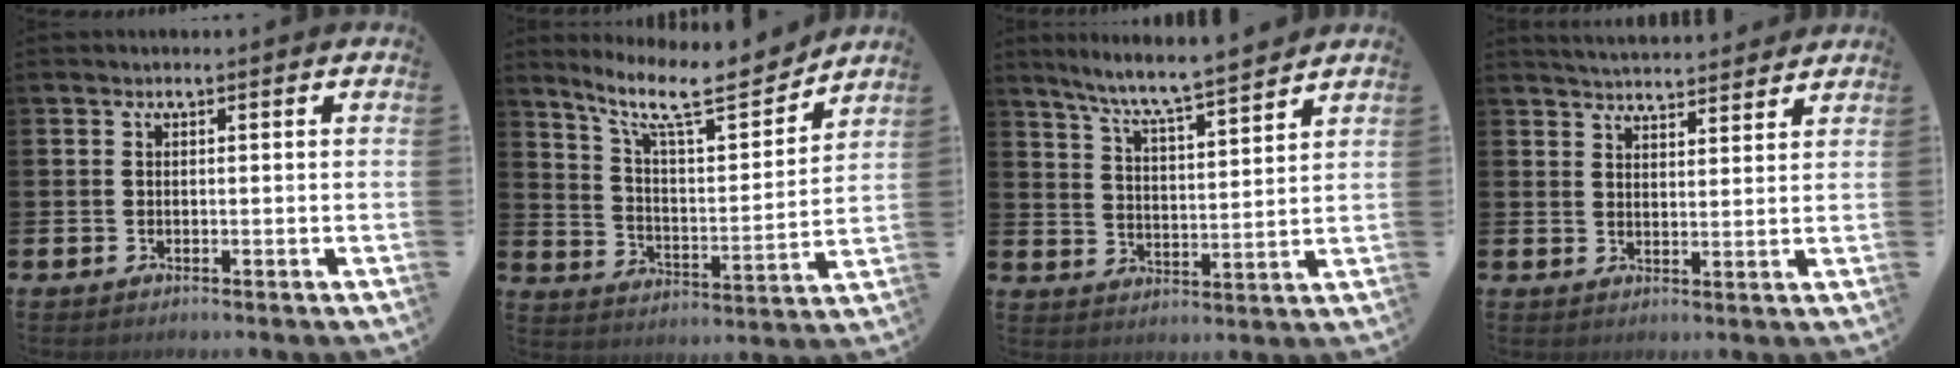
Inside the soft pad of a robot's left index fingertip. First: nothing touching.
{"total": 11.3, "force": [9.5, 2.2, 5.8], "torque": [-0.134, -0.059, 0.163]}
{"total": 7.4, "force": [7.0, -0.3, 2.4], "torque": [-0.078, -0.046, 0.121]}
{"total": 4.3, "force": [4.2, 0.3, 0.0], "torque": [-0.012, -0.027, 0.077]}